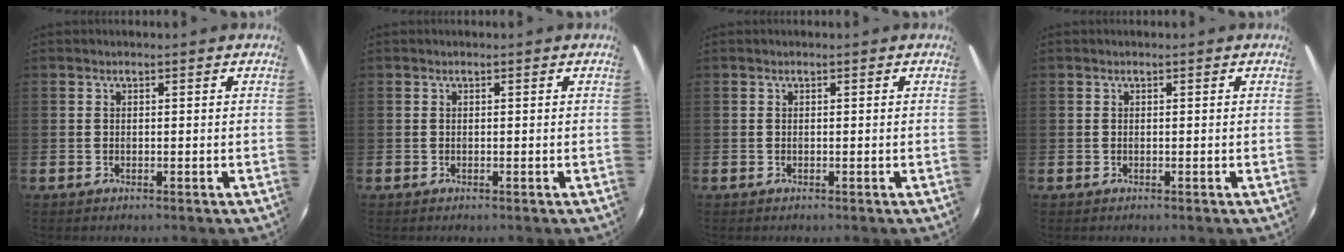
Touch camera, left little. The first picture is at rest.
{"total": 0.0}
{"total": 0.0}
{"total": 0.0}